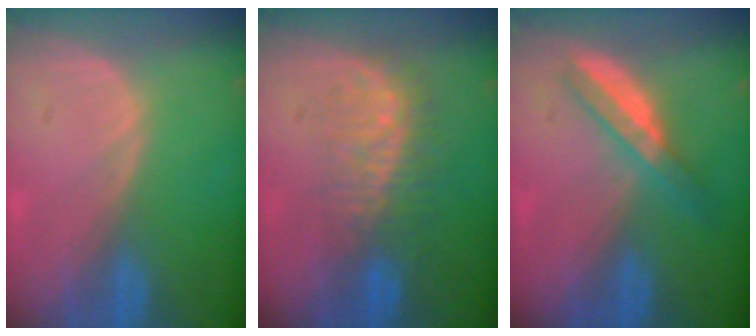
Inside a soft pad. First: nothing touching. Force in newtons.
{"total": 7.6, "press": 7.3, "slide": 2.3}
{"total": 5.5, "press": 4.8, "slide": 2.6}